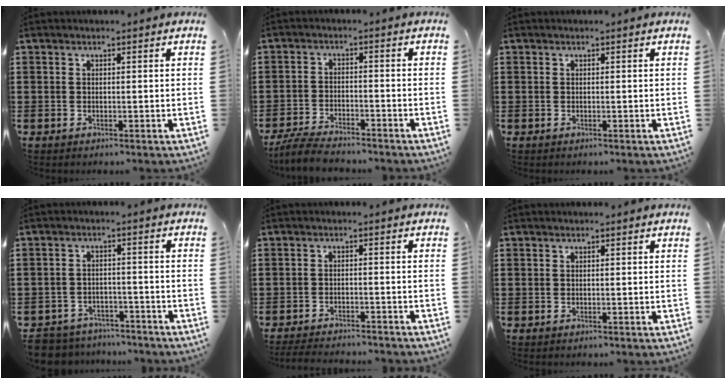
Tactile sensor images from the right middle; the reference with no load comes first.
{"total": 4.9, "force": [-4.6, 0.5, 1.5], "torque": [-0.039, -0.004, -0.093]}
{"total": 0.0}
{"total": 4.3, "force": [-4.2, 0.7, -0.1], "torque": [-0.019, -0.001, -0.094]}
{"total": 2.9, "force": [-2.8, 0.0, 0.5], "torque": [-0.011, -0.001, -0.057]}
{"total": 0.0}